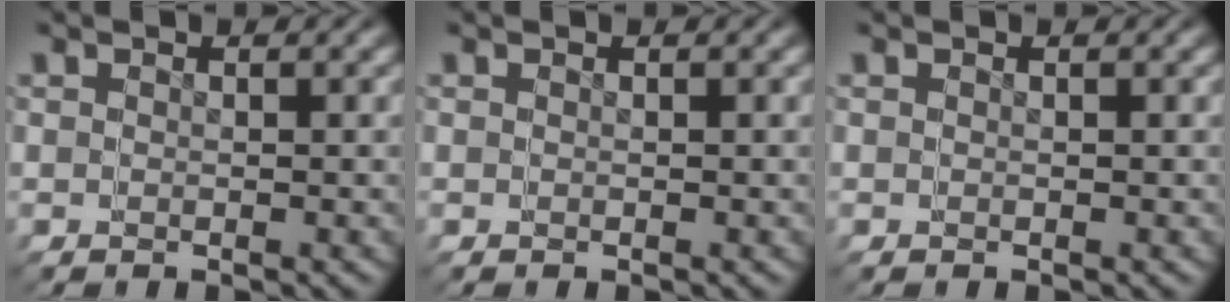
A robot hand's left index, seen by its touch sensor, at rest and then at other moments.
{"total": 0.0}
{"total": 0.0}